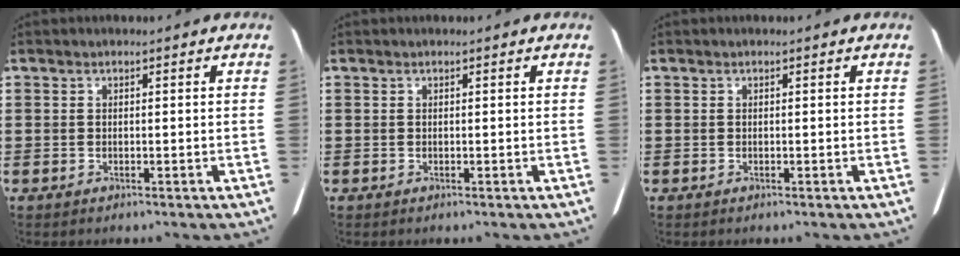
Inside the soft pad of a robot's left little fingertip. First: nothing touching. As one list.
[{"total": 0.0}, {"total": 0.0}]